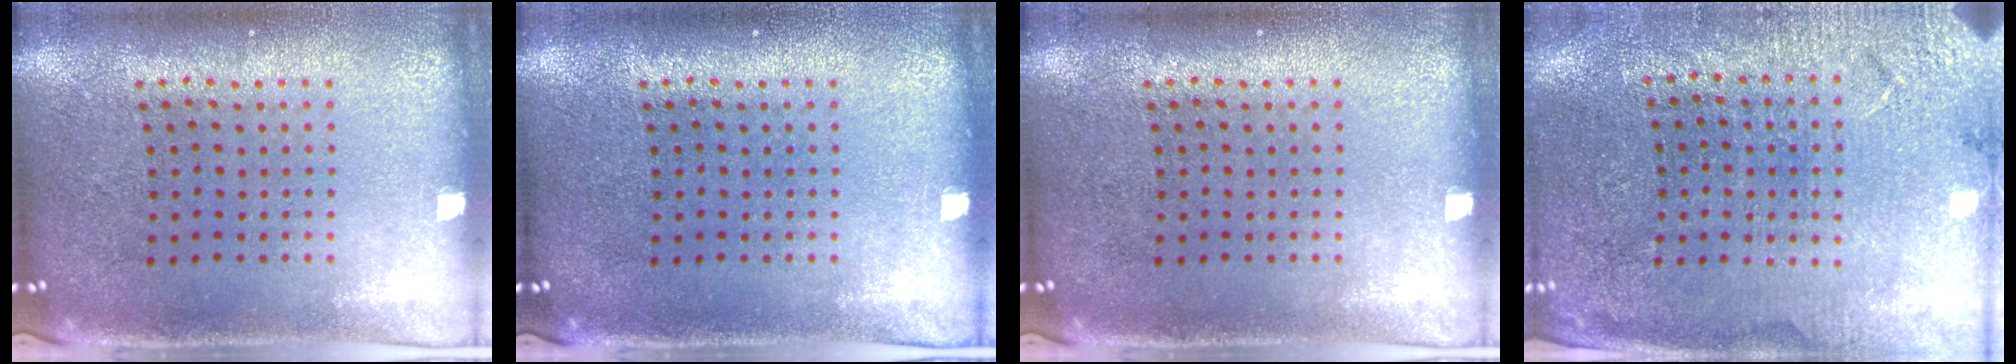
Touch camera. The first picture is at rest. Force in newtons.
{"total": 0.0}
{"total": 0.0}
{"total": 2.9, "press": 2.9, "slide": 0.3}